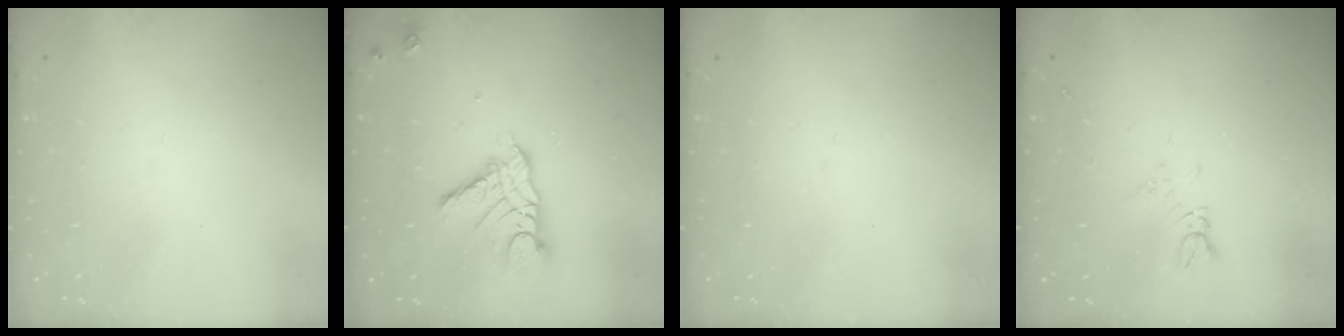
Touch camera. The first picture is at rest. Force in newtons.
{"total": 11.6, "press": 11.5, "slide": 0.9}
{"total": 0.0}
{"total": 5.0, "press": 4.9, "slide": 0.7}